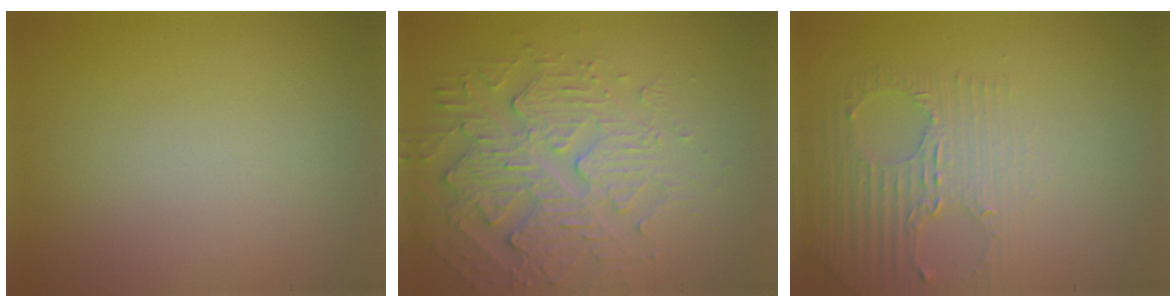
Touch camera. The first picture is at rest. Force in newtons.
{"total": 4.8, "press": 4.1, "slide": 2.3}
{"total": 2.8, "press": 2.4, "slide": 1.4}